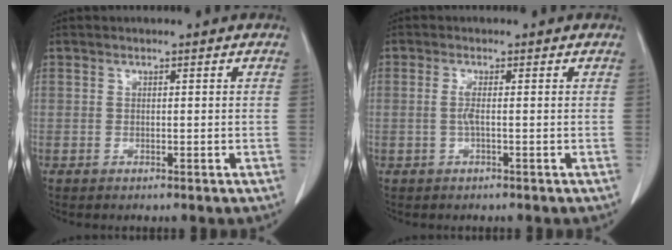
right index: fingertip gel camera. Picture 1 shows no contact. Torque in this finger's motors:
{"motor_torque": [0.32, -0.13, 0.13, 0.05]}